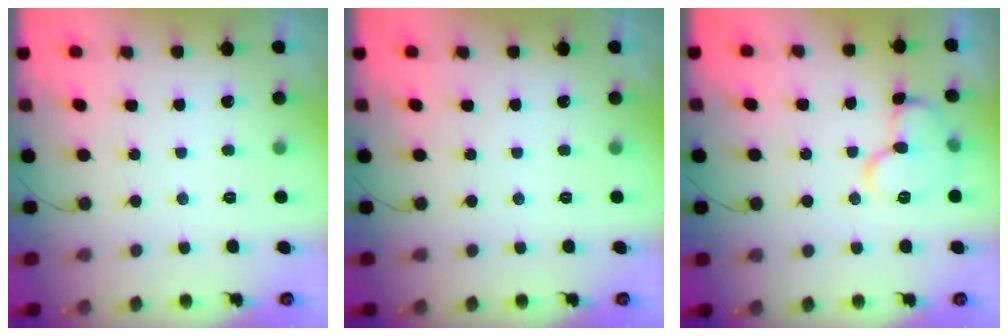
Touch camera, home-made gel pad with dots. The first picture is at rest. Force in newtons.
{"total": 0.0}
{"total": 10.8, "press": 10.8, "slide": 0.3}